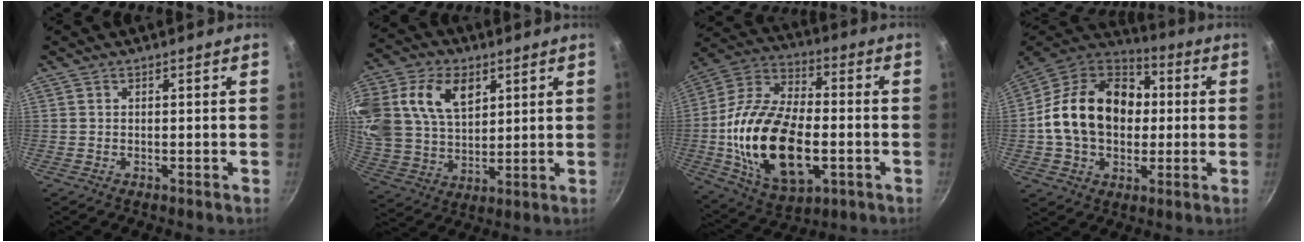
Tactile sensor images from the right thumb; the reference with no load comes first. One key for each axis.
{"total": 21.2, "fx": 8.1, "fy": 14.5, "fz": 13.2, "tx": -0.277, "ty": 0.009, "tz": 0.155}
{"total": 25.1, "fx": -4.1, "fy": 14.1, "fz": 20.3, "tx": -0.375, "ty": 0.023, "tz": -0.069}
{"total": 21.8, "fx": 1.0, "fy": 16.2, "fz": 14.5, "tx": -0.222, "ty": 0.035, "tz": 0.007}